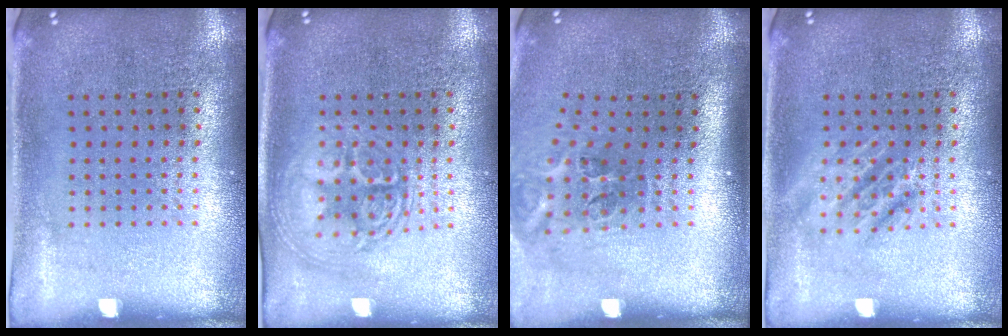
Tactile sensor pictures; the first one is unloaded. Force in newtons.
{"total": 2.6, "press": 2.6, "slide": 0.2}
{"total": 2.2, "press": 1.3, "slide": 1.7}
{"total": 2.0, "press": 2.0, "slide": 0.3}